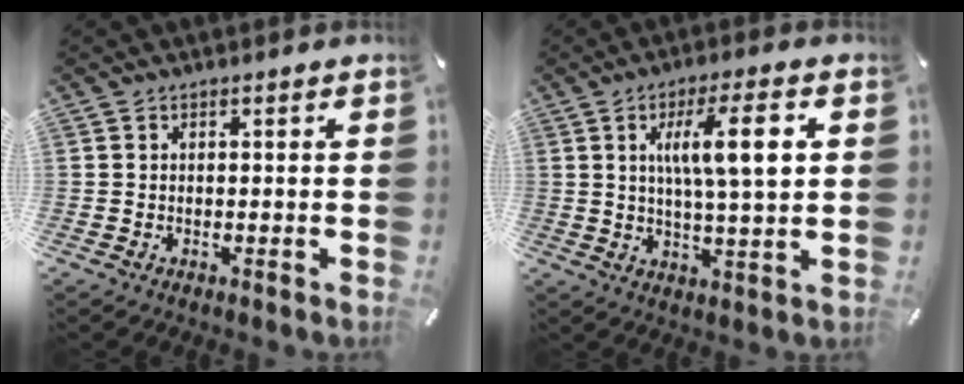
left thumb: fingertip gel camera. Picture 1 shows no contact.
{"total": 11.8, "force": [3.3, 2.4, 11.1], "torque": [-0.208, 0.002, 0.045]}